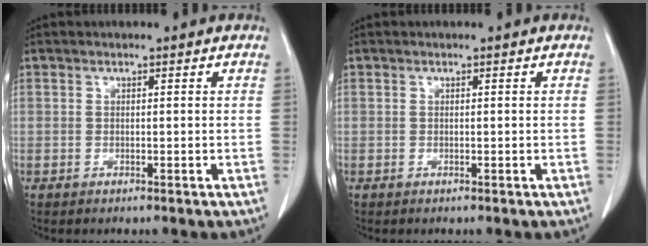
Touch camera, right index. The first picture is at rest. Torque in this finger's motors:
{"motor_torque": [0.00, 0.00, 0.00, 0.00]}